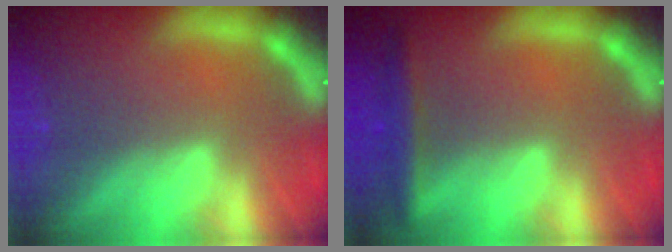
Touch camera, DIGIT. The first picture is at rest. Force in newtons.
{"total": 2.9}